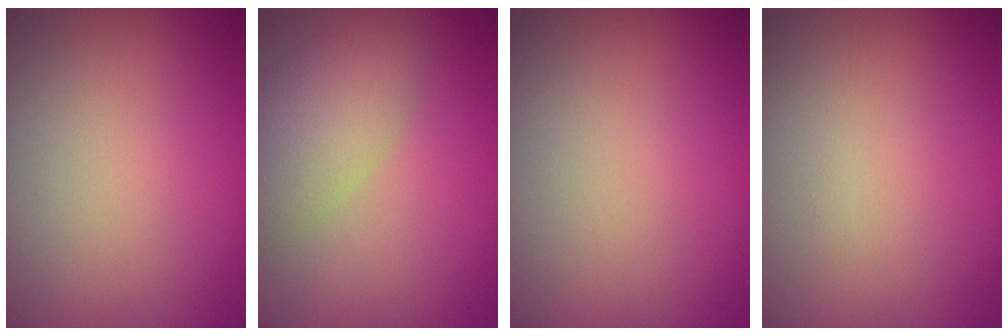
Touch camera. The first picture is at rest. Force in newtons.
{"total": 5.0, "press": 5.0, "slide": 0.4}
{"total": 0.0}
{"total": 0.0}